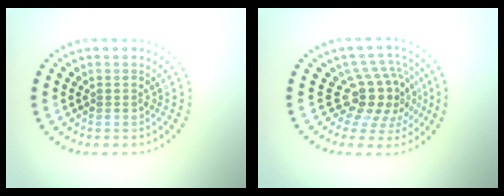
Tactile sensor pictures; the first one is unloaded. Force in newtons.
{"total": 4.6, "press": 3.5, "slide": 3.0}